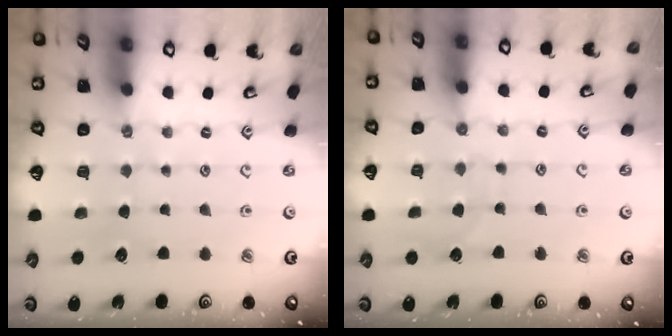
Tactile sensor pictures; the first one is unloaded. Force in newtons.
{"total": 6.4, "press": 6.3, "slide": 0.5}